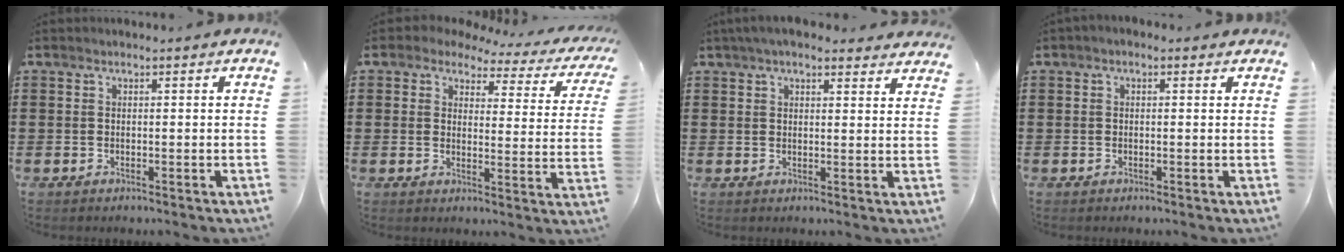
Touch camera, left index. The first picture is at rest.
{"total": 3.2, "force": [2.4, 1.5, 1.4], "torque": [-0.044, -0.009, 0.036]}
{"total": 4.5, "force": [3.8, 0.9, 2.2], "torque": [-0.053, 0.000, 0.071]}
{"total": 0.7, "force": [-0.3, 0.4, 0.5], "torque": [-0.010, 0.001, -0.006]}